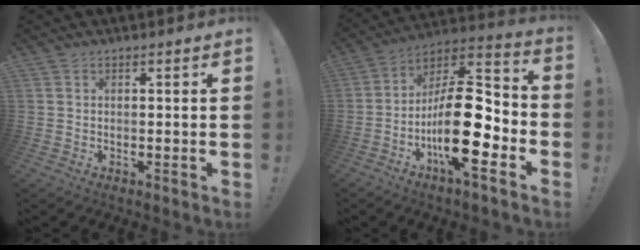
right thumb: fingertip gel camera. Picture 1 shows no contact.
{"total": 22.6, "force": [-6.1, 8.2, 20.2], "torque": [-0.368, 0.028, -0.097]}